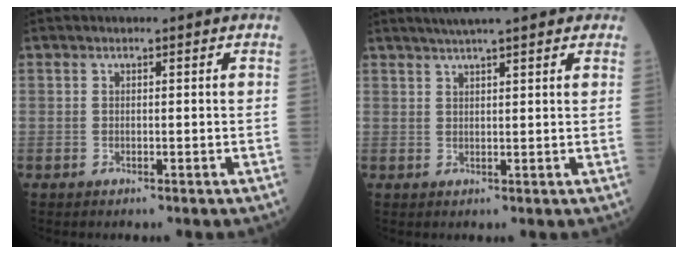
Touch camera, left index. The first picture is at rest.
{"total": 10.1, "force": [8.1, 1.5, 5.8], "torque": [-0.081, 0.033, 0.103]}